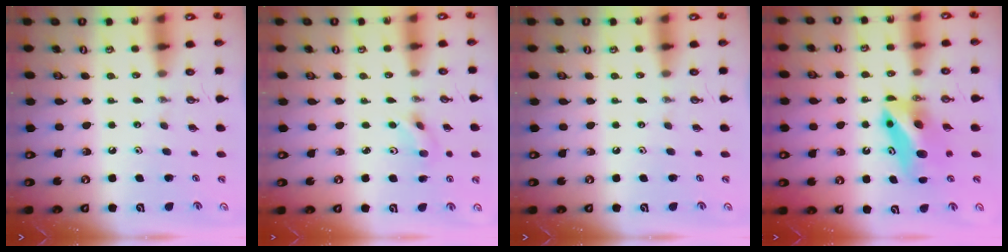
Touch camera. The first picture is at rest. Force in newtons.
{"total": 3.7, "press": 3.6, "slide": 0.9}
{"total": 0.0}
{"total": 8.7, "press": 7.8, "slide": 3.8}